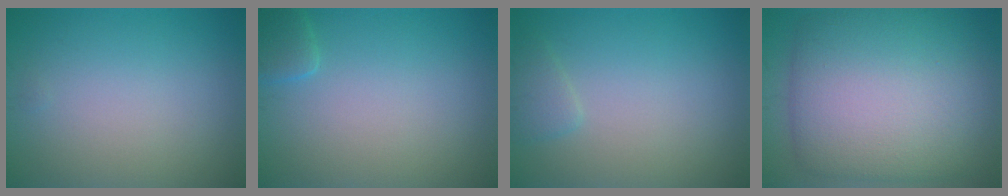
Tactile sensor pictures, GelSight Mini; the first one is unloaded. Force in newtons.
{"total": 1.6, "press": 1.6, "slide": 0.1}
{"total": 1.3, "press": 1.3, "slide": 0.1}
{"total": 14.0, "press": 14.0, "slide": 0.4}